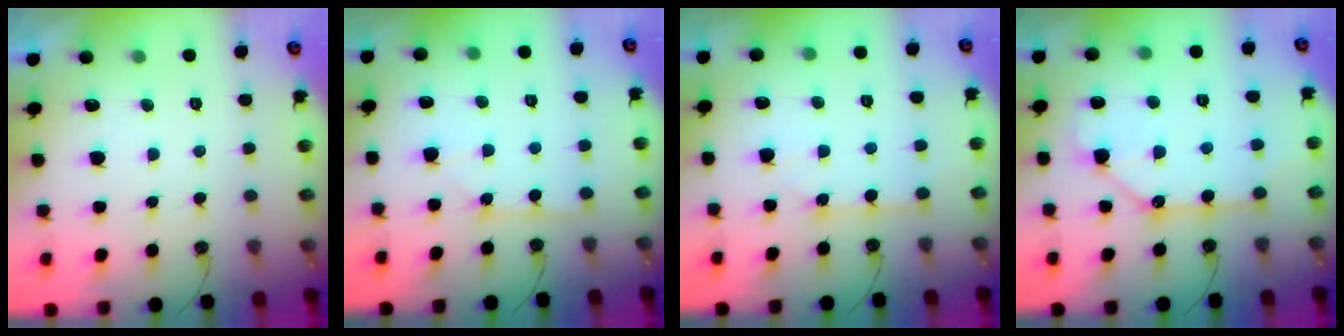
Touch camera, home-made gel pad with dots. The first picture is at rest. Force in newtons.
{"total": 2.4, "press": 2.4, "slide": 0.2}
{"total": 3.2, "press": 3.2, "slide": 0.2}
{"total": 11.1, "press": 11.1, "slide": 0.9}